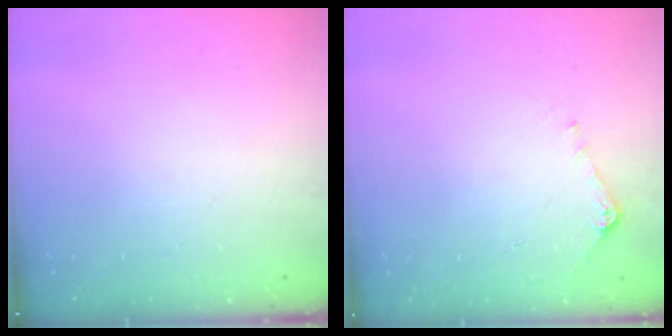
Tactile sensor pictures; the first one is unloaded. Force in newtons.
{"total": 5.1, "press": 5.0, "slide": 0.7}